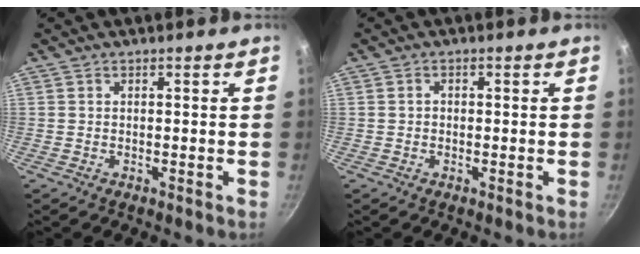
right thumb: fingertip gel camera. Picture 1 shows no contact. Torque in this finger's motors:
{"motor_torque": [-0.73, -0.13, -0.24, 0.29, 0.05]}